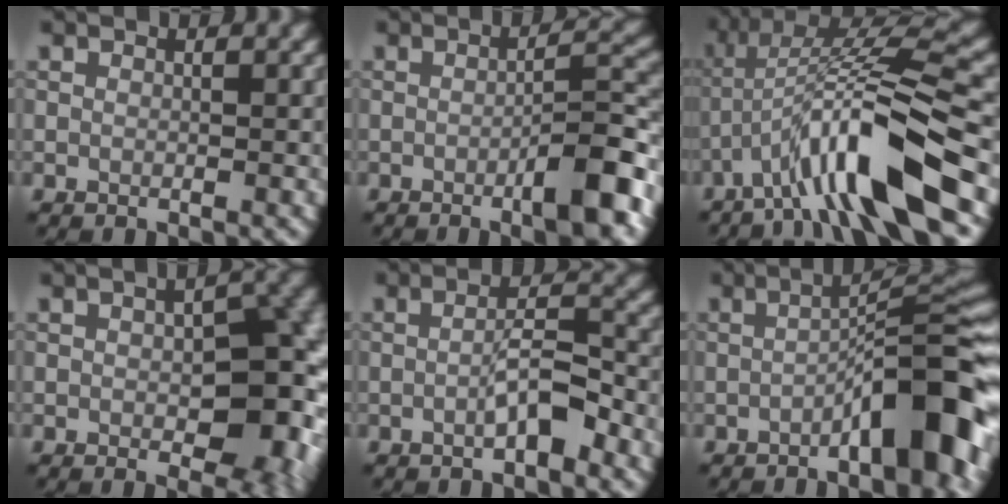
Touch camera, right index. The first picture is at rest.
{"total": 6.2, "force": [-2.6, 1.1, 5.6], "torque": [-0.072, 0.016, -0.044]}
{"total": 10.4, "force": [-5.1, 1.6, 9.0], "torque": [-0.158, 0.018, -0.089]}
{"total": 9.9, "force": [-0.7, 5.2, 8.4], "torque": [-0.094, -0.004, -0.006]}
{"total": 3.5, "force": [-1.4, 0.7, 3.1], "torque": [-0.053, 0.011, -0.028]}
{"total": 9.2, "force": [-3.6, 1.9, 8.2], "torque": [-0.108, 0.024, -0.063]}